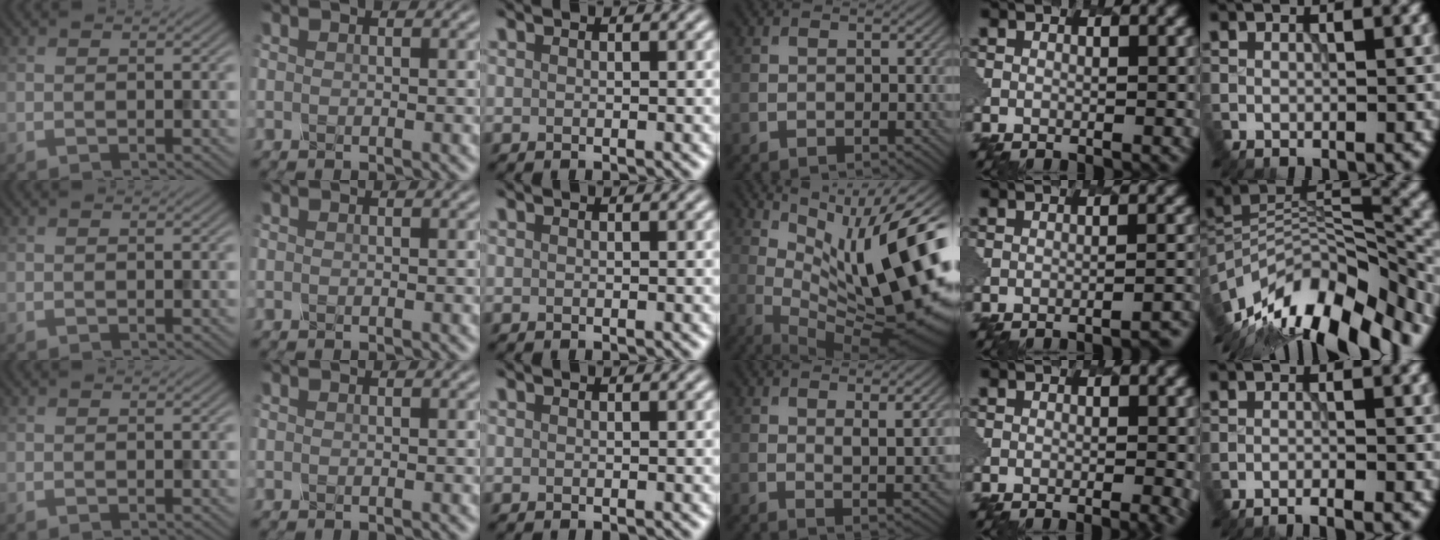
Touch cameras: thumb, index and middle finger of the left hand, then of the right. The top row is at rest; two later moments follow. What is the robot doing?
{"motion": "dispense", "object": "syringe"}